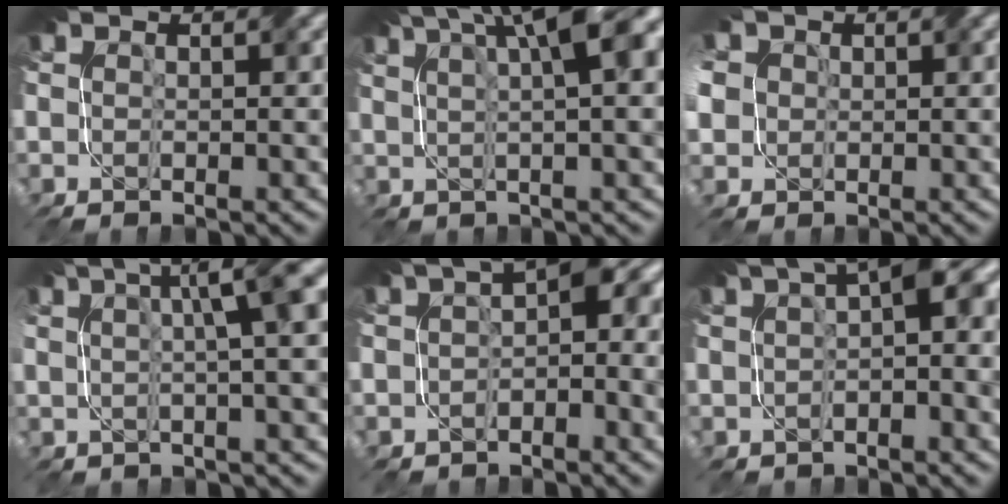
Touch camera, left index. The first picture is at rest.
{"total": 8.4, "force": [4.2, 2.3, 6.9], "torque": [-0.086, 0.033, 0.060]}
{"total": 5.9, "force": [1.3, 5.3, 2.2], "torque": [-0.064, 0.030, -0.009]}
{"total": 7.9, "force": [2.8, 2.5, 6.9], "torque": [-0.050, 0.038, 0.033]}
{"total": 4.0, "force": [0.4, 2.1, 3.4], "torque": [-0.039, 0.016, -0.007]}
{"total": 4.4, "force": [1.8, 1.0, 3.9], "torque": [-0.047, 0.020, 0.020]}